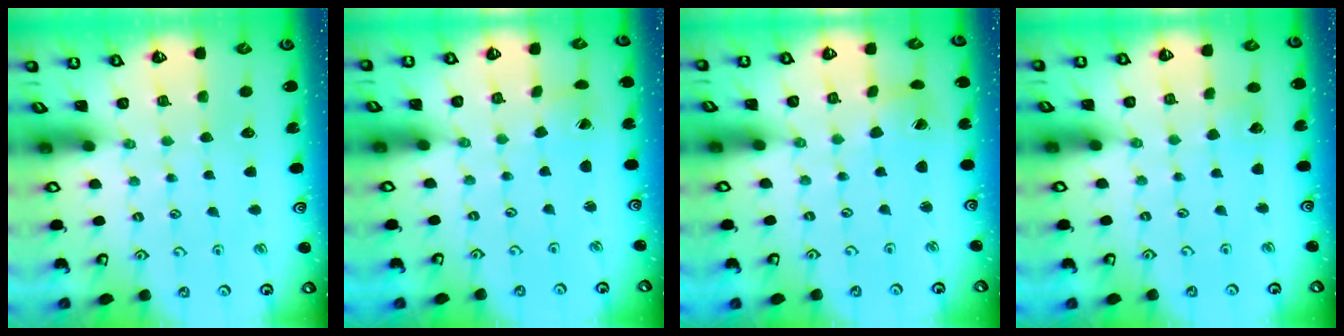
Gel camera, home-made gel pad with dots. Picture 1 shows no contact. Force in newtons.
{"total": 0.5, "press": 0.5, "slide": 0.1}
{"total": 2.2, "press": 2.2, "slide": 0.3}
{"total": 2.8, "press": 2.7, "slide": 0.3}